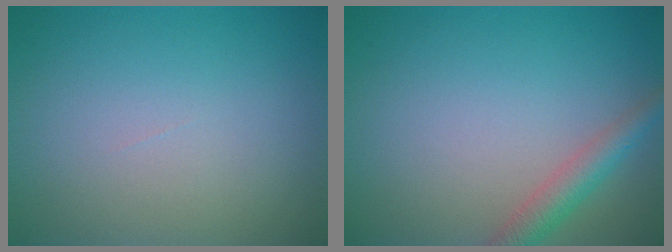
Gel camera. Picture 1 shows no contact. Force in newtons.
{"total": 2.6, "press": 2.6, "slide": 0.1}